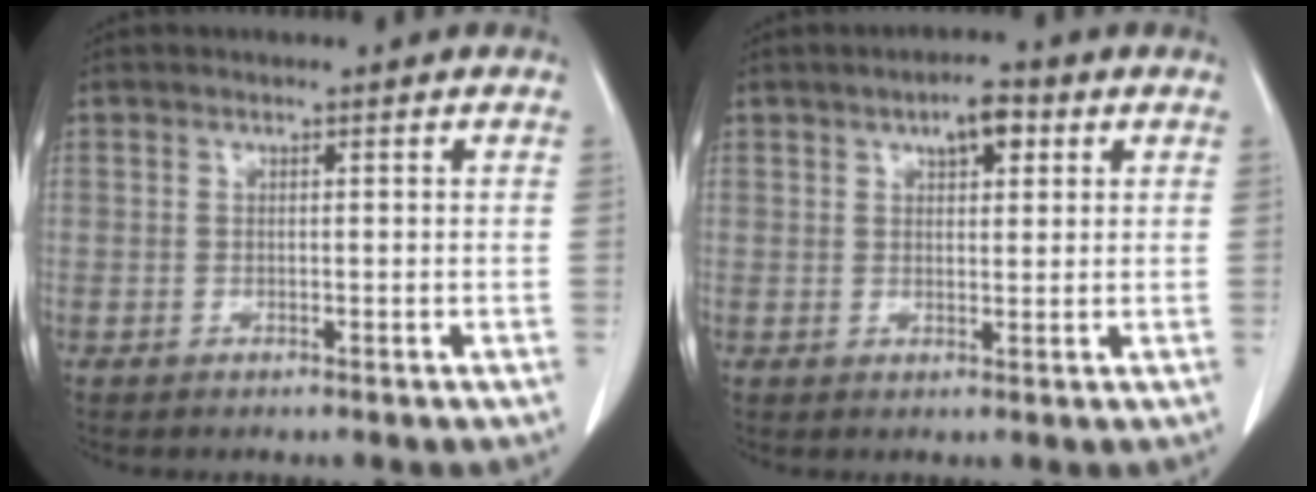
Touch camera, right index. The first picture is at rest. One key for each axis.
{"total": 4.4, "fx": 2.1, "fy": 1.7, "fz": 3.4, "tx": -0.054, "ty": 0.008, "tz": 0.031}